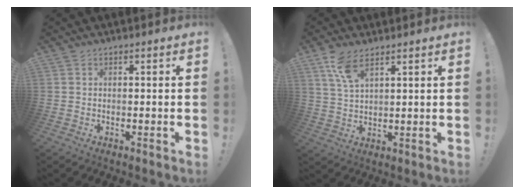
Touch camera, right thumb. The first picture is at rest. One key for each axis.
{"total": 7.3, "fx": 4.9, "fy": 2.4, "fz": 4.8, "tx": -0.087, "ty": -0.022, "tz": 0.090}